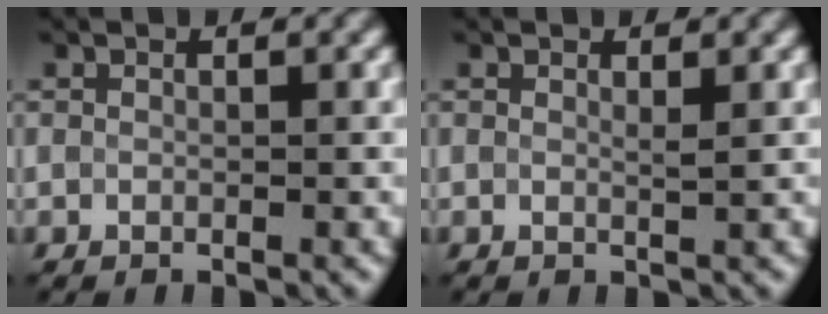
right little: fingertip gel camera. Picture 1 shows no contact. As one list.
[{"total": 0.0}]